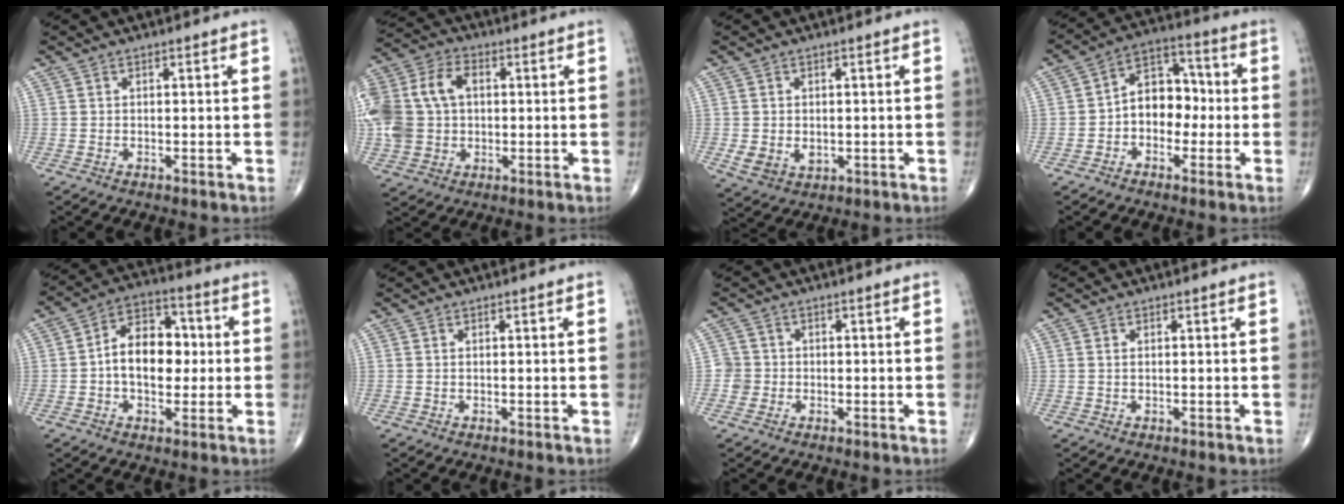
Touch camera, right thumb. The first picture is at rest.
{"total": 20.0, "force": [2.4, 15.0, 13.0], "torque": [-0.317, 0.037, 0.051]}
{"total": 5.1, "force": [-0.6, 4.0, 3.1], "torque": [-0.047, -0.004, 0.004]}
{"total": 9.5, "force": [-1.4, 7.0, 6.3], "torque": [-0.064, 0.040, -0.040]}
{"total": 12.0, "force": [-0.2, 8.0, 8.9], "torque": [-0.112, 0.026, -0.013]}
{"total": 0.0}
{"total": 2.6, "force": [-0.6, 2.5, 0.0], "torque": [0.021, 0.010, -0.017]}
{"total": 0.5, "force": [0.2, 0.3, 0.4], "torque": [-0.011, 0.002, 0.003]}